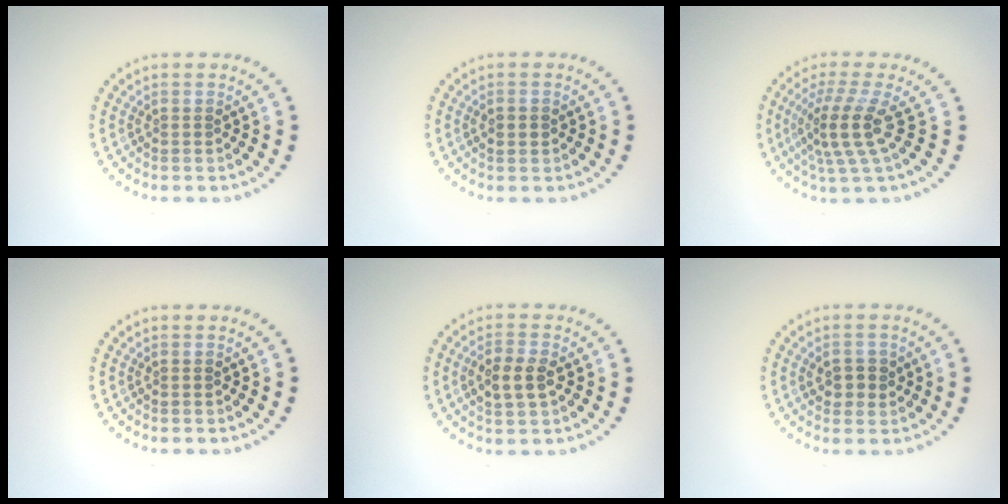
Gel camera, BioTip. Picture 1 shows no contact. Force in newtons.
{"total": 1.6, "press": 1.6, "slide": 0.2}
{"total": 4.0, "press": 2.9, "slide": 2.8}
{"total": 0.0}
{"total": 3.0, "press": 3.0, "slide": 0.4}
{"total": 2.3, "press": 2.2, "slide": 0.4}